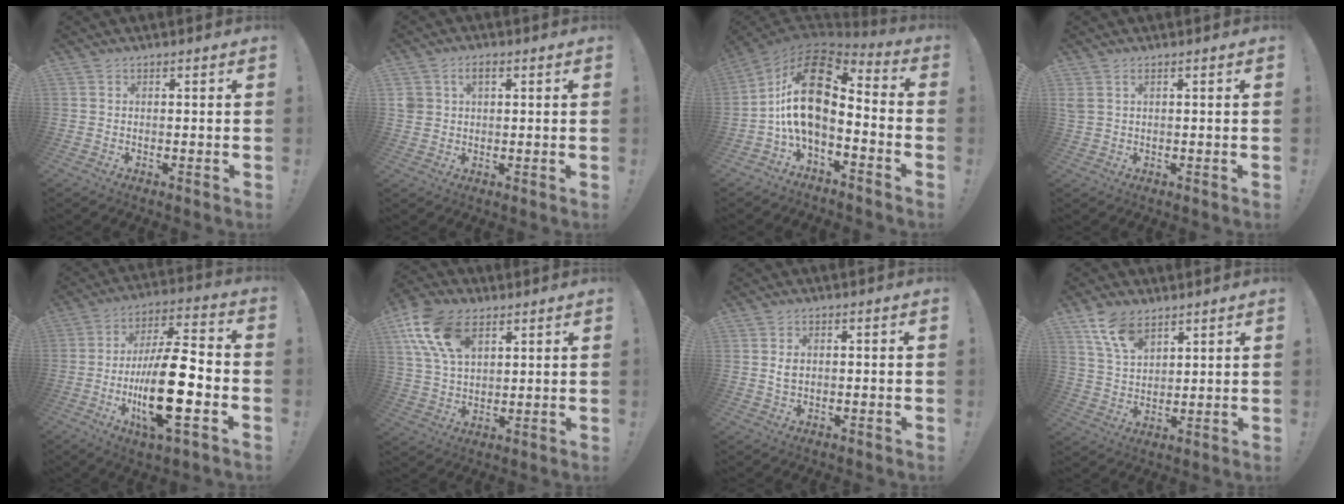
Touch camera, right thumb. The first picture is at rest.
{"total": 4.3, "force": [1.7, 3.2, 2.3], "torque": [-0.039, 0.004, 0.030]}
{"total": 17.0, "force": [1.3, 9.3, 14.2], "torque": [-0.263, -0.005, 0.022]}
{"total": 2.2, "force": [0.9, 1.2, 1.6], "torque": [-0.038, 0.005, 0.019]}
{"total": 21.2, "force": [-4.8, 6.3, 19.7], "torque": [-0.366, 0.009, -0.081]}
{"total": 16.6, "force": [8.1, 10.5, 10.0], "torque": [-0.194, -0.021, 0.154]}
{"total": 2.3, "force": [0.6, 1.7, 1.5], "torque": [-0.022, 0.004, 0.008]}
{"total": 10.5, "force": [7.0, 5.8, 5.2], "torque": [-0.100, -0.031, 0.135]}